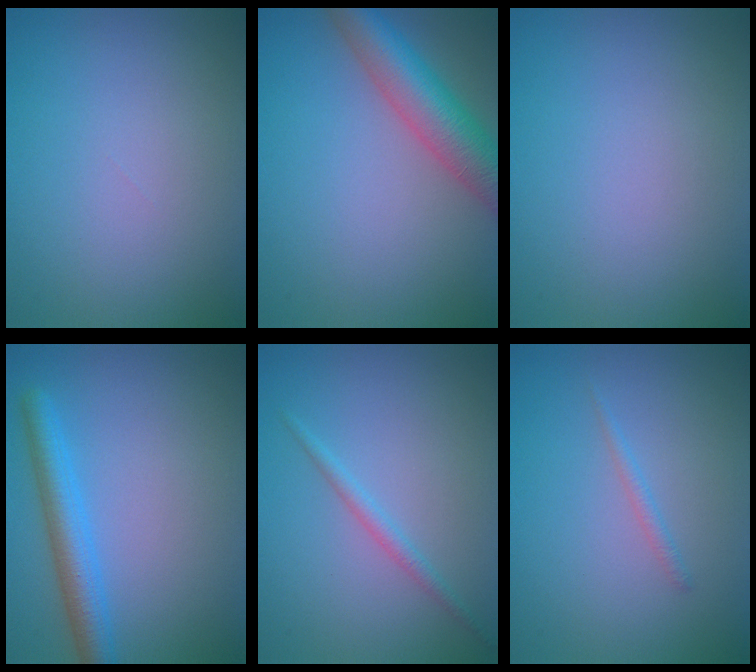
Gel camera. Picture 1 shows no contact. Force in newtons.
{"total": 6.5, "press": 6.5, "slide": 0.5}
{"total": 0.0}
{"total": 3.7, "press": 3.7, "slide": 0.2}
{"total": 1.3, "press": 1.3, "slide": 0.1}
{"total": 0.8, "press": 0.8, "slide": 0.0}